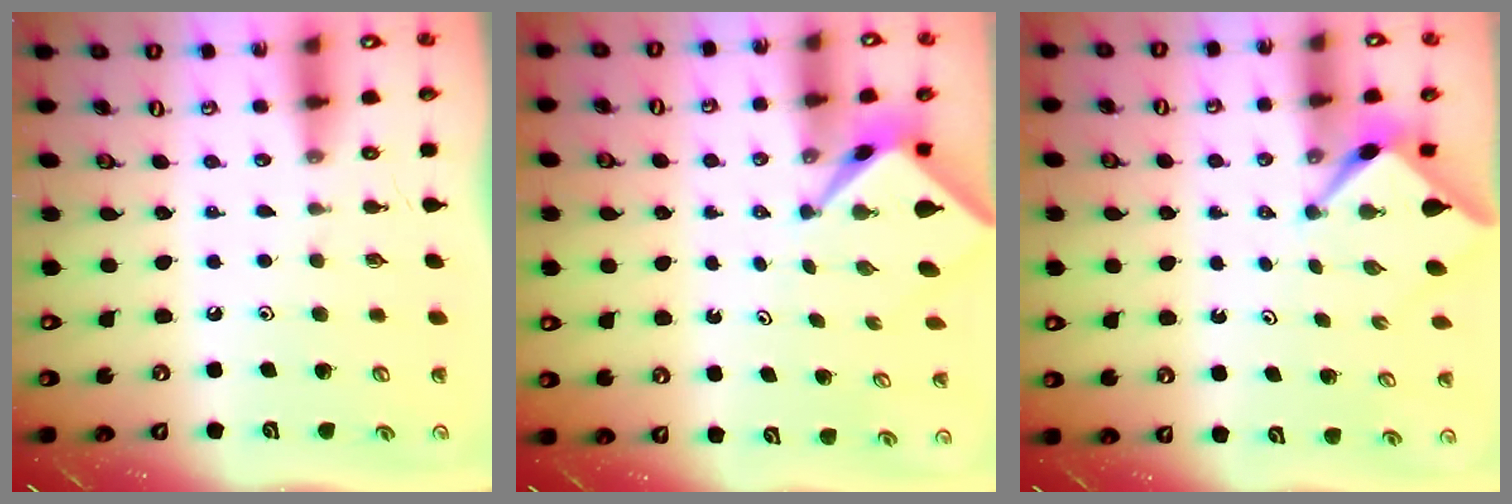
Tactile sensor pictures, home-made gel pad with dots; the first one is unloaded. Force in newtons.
{"total": 2.4, "press": 2.4, "slide": 0.2}
{"total": 2.6, "press": 2.6, "slide": 0.4}